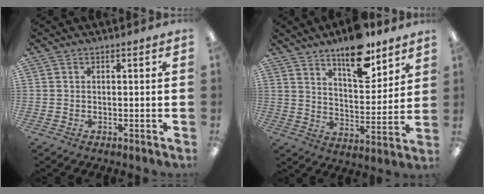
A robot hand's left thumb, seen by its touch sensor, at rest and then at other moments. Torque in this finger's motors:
{"motor_torque": [1.76, 0.94, 1.35, -1.43, 0.09]}